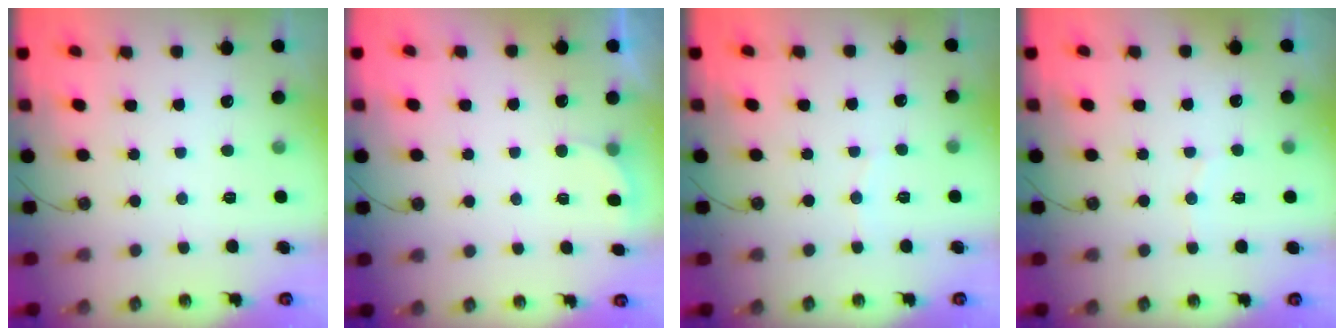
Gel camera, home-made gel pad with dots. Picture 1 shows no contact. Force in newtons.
{"total": 2.2, "press": 2.0, "slide": 1.0}
{"total": 3.0, "press": 3.0, "slide": 0.3}
{"total": 4.2, "press": 3.9, "slide": 1.6}